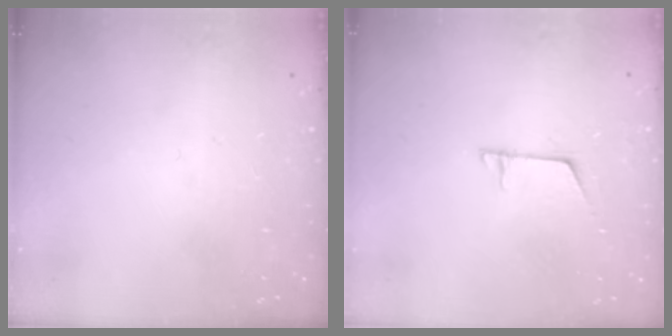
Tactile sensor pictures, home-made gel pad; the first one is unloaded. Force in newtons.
{"total": 5.0, "press": 5.0, "slide": 0.4}